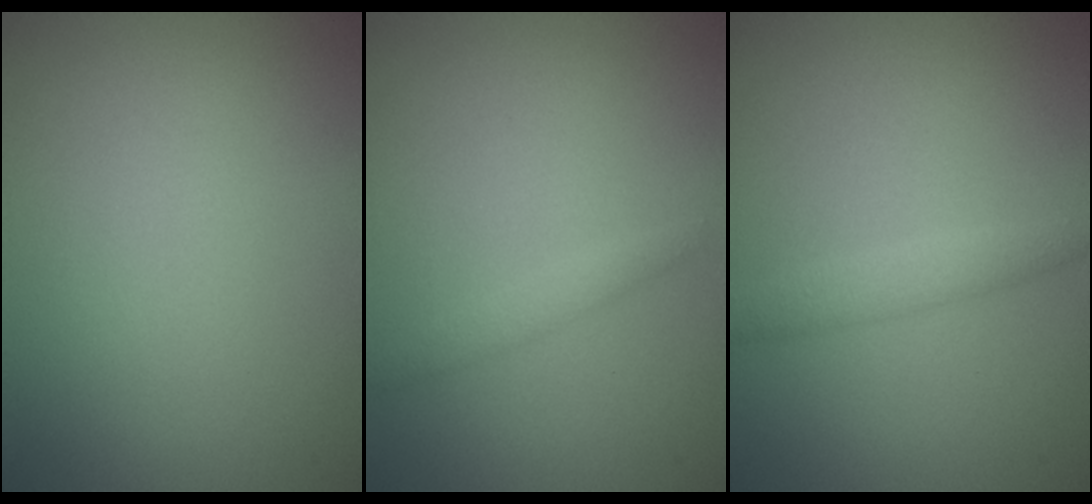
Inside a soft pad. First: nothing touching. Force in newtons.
{"total": 1.1, "press": 1.1, "slide": 0.1}
{"total": 1.8, "press": 1.8, "slide": 0.1}